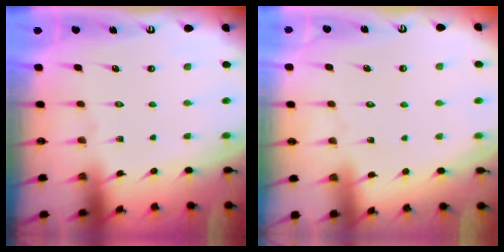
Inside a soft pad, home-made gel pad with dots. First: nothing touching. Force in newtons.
{"total": 2.7, "press": 2.7, "slide": 0.2}